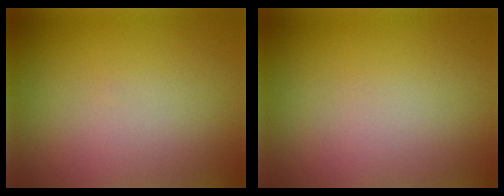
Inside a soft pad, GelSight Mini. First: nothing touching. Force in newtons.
{"total": 0.0}